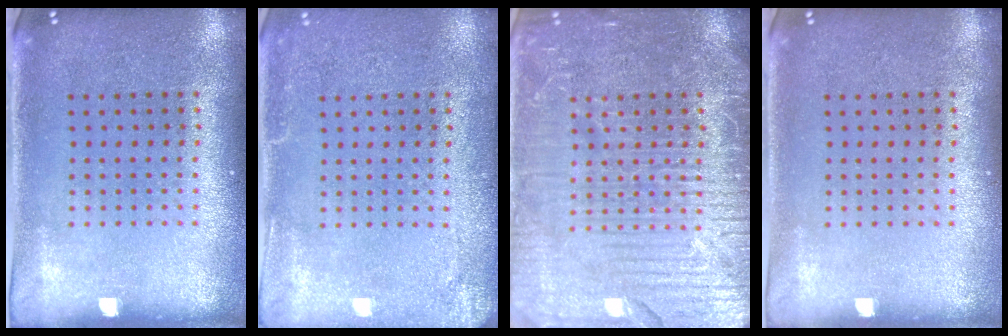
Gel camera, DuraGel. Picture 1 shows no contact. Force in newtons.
{"total": 2.3, "press": 2.3, "slide": 0.3}
{"total": 7.2, "press": 7.2, "slide": 0.9}
{"total": 0.0}